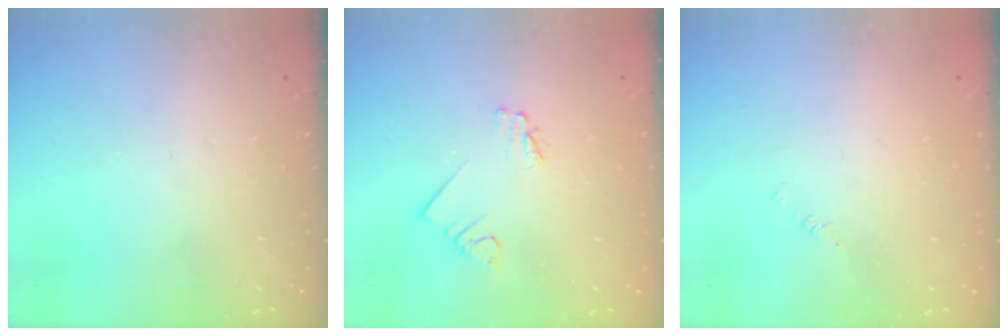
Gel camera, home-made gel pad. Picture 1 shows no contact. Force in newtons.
{"total": 1.6, "press": 1.5, "slide": 0.2}
{"total": 1.7, "press": 1.7, "slide": 0.3}